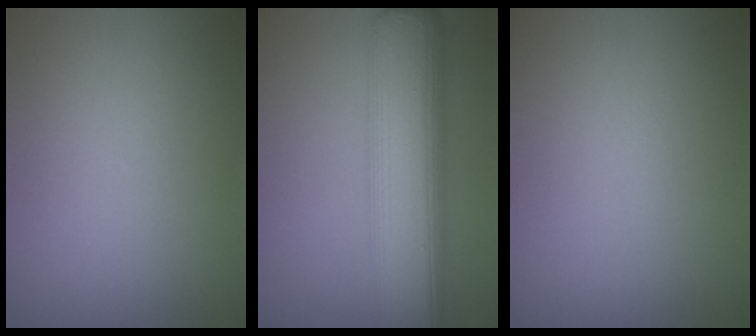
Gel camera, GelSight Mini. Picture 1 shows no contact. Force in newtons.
{"total": 11.2, "press": 11.2, "slide": 0.1}
{"total": 0.0}